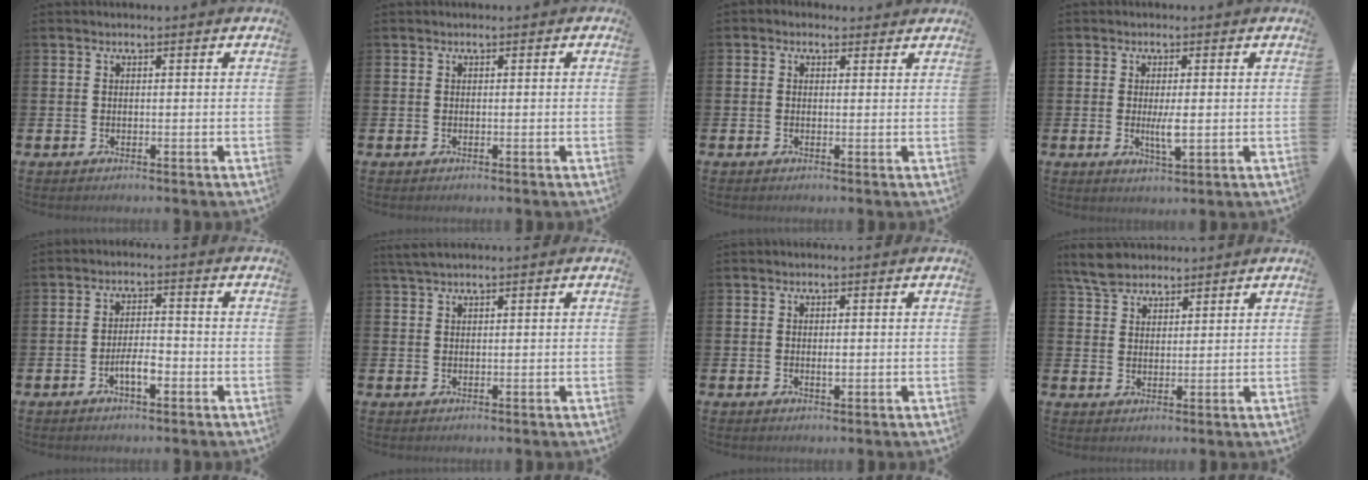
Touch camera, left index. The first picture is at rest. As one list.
[{"total": 0.0}, {"total": 0.9, "force": [0.5, 0.7, 0.2], "torque": [0.001, 0.006, 0.007]}, {"total": 3.0, "force": [0.0, 0.7, 2.9], "torque": [-0.039, -0.008, -0.004]}, {"total": 3.5, "force": [-1.5, 1.3, 2.9], "torque": [-0.044, 0.005, -0.030]}, {"total": 2.1, "force": [1.8, 0.4, 1.1], "torque": [-0.025, 0.005, 0.033]}, {"total": 0.8, "force": [0.0, 0.4, 0.8], "torque": [-0.008, -0.002, -0.002]}, {"total": 5.4, "force": [4.9, 1.9, 1.2], "torque": [-0.024, -0.016, 0.090]}]